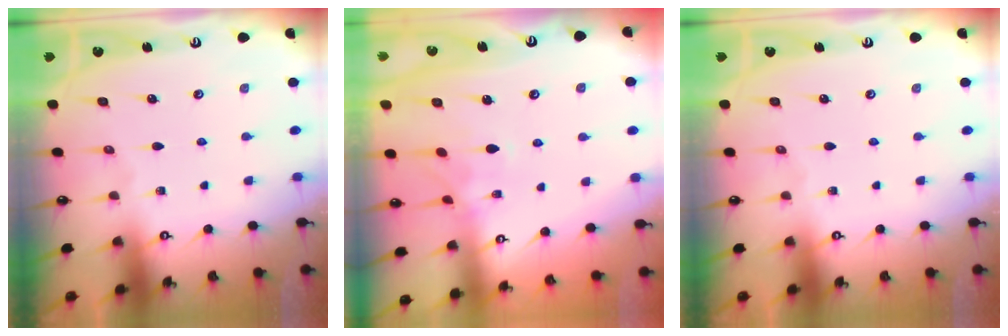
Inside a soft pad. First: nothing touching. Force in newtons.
{"total": 1.7, "press": 1.4, "slide": 1.0}
{"total": 0.0}